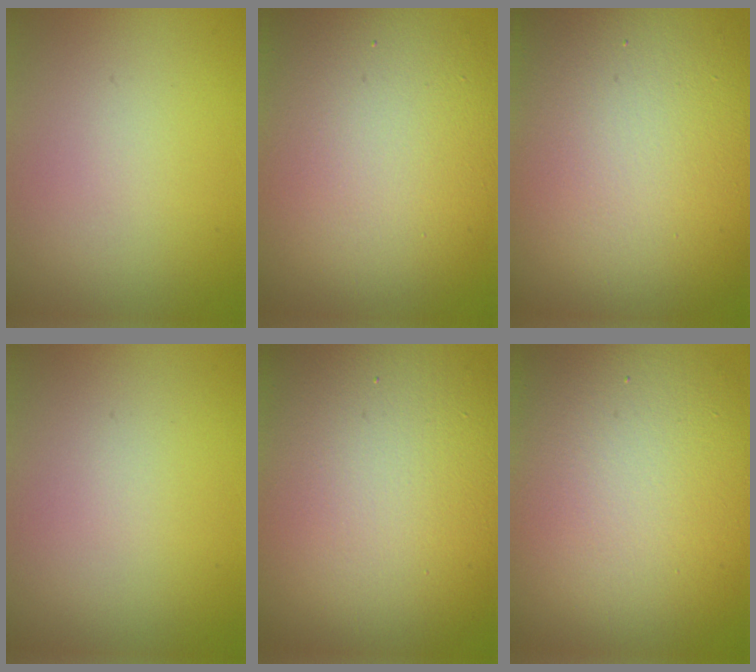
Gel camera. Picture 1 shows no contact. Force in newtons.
{"total": 12.9, "press": 12.9, "slide": 0.5}
{"total": 19.3, "press": 19.3, "slide": 0.3}
{"total": 0.0}
{"total": 16.7, "press": 16.6, "slide": 1.6}
{"total": 14.0, "press": 13.9, "slide": 0.9}